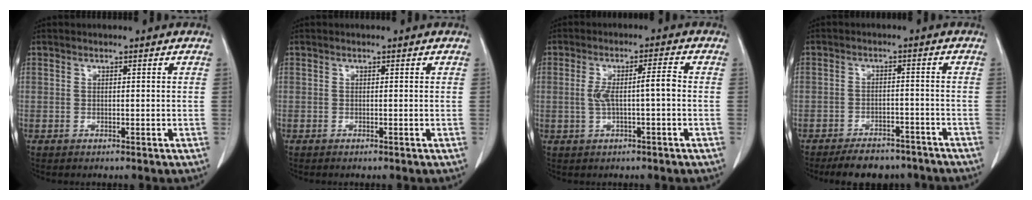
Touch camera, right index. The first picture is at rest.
{"total": 0.0}
{"total": 4.9, "force": [-0.3, 0.4, 4.9], "torque": [-0.093, 0.015, -0.001]}
{"total": 8.5, "force": [-7.3, 3.6, 2.2], "torque": [-0.017, 0.002, -0.100]}